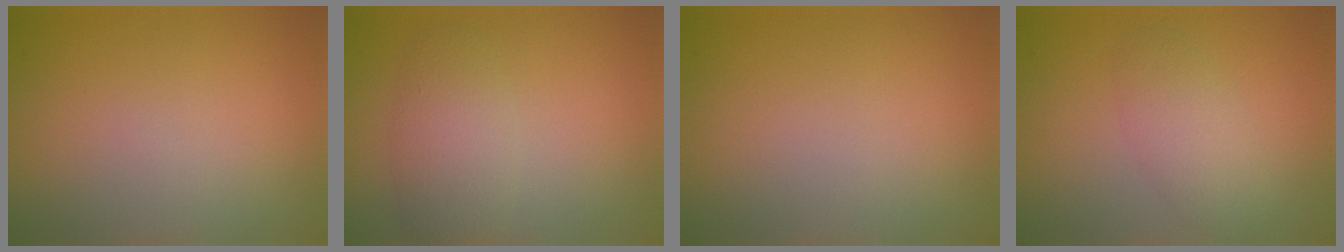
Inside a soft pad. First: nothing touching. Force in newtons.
{"total": 3.5, "press": 3.5, "slide": 0.1}
{"total": 0.0}
{"total": 2.7, "press": 2.7, "slide": 0.1}